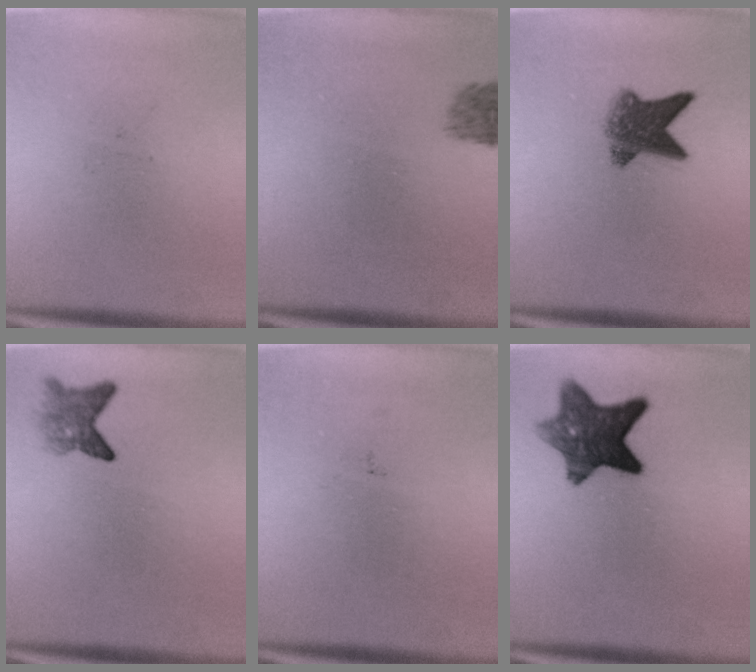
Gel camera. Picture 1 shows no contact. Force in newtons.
{"total": 1.8}
{"total": 6.2}
{"total": 2.8}
{"total": 0.0}
{"total": 9.2}